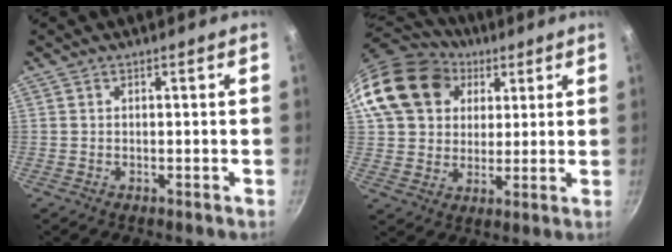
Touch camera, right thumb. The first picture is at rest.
{"total": 18.8, "force": [6.6, 15.1, 9.1], "torque": [-0.153, 0.016, 0.115]}